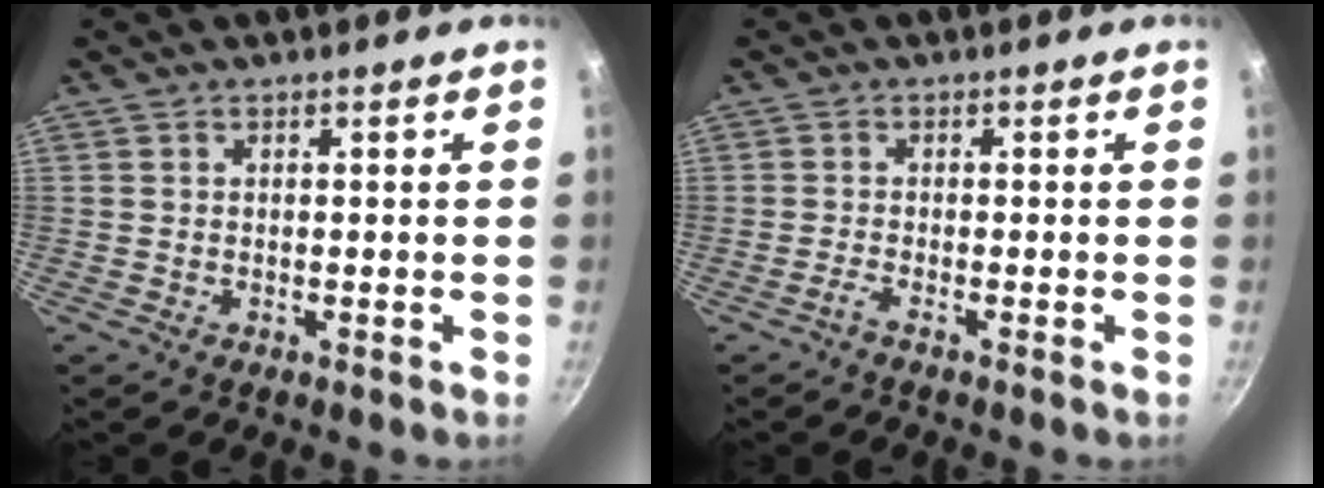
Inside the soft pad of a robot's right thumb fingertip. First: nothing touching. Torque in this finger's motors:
{"motor_torque": [0.57, 0.31, -0.02, -0.58, -0.02]}